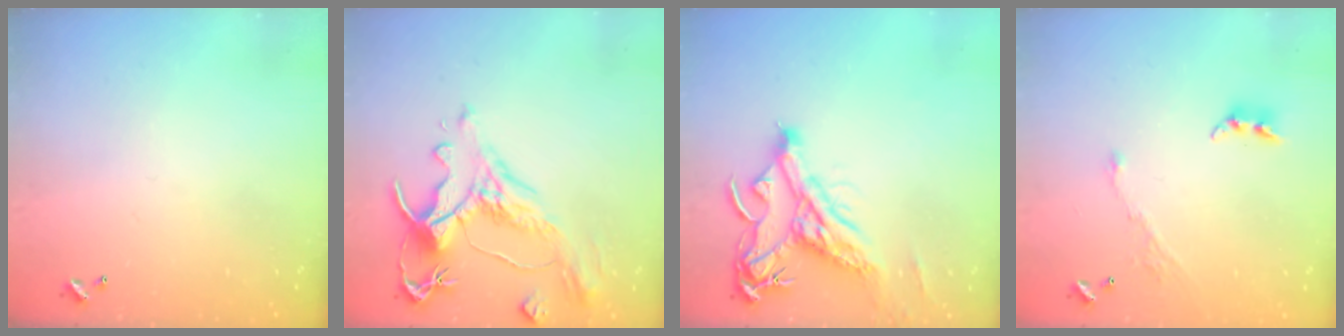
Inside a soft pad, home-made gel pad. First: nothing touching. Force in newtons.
{"total": 1.6, "press": 0.8, "slide": 1.4}
{"total": 8.6, "press": 8.4, "slide": 1.8}
{"total": 5.4, "press": 5.3, "slide": 0.7}